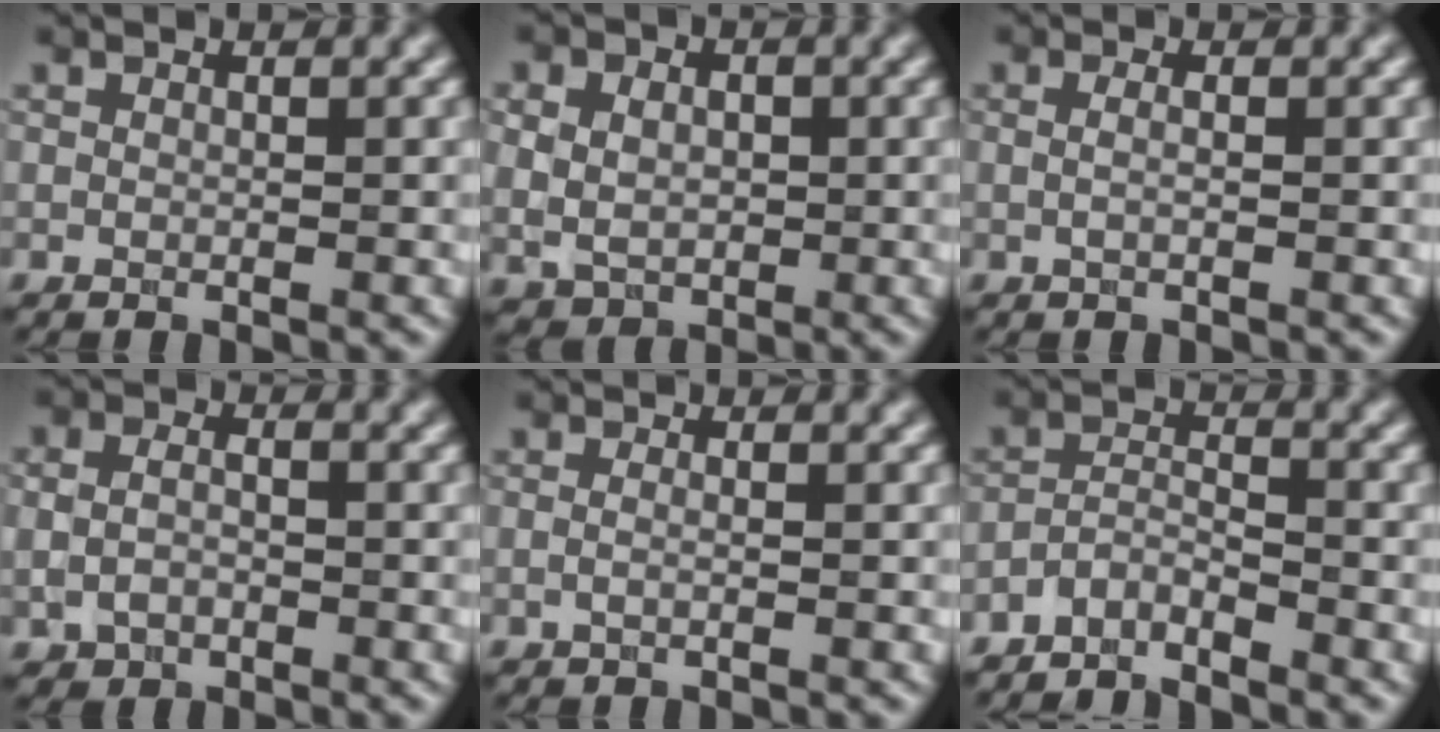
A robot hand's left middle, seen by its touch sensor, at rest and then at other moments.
{"total": 5.2, "force": [0.8, 4.2, 3.0], "torque": [-0.043, 0.016, -0.006]}
{"total": 1.5, "force": [0.3, 0.7, 1.3], "torque": [-0.014, -0.009, -0.011]}
{"total": 2.7, "force": [-0.6, 2.1, 1.6], "torque": [-0.026, -0.002, -0.010]}
{"total": 0.9, "force": [-0.1, 0.3, 0.8], "torque": [-0.018, -0.010, -0.009]}
{"total": 2.6, "force": [-2.4, 0.6, 0.8], "torque": [-0.017, 0.006, -0.053]}